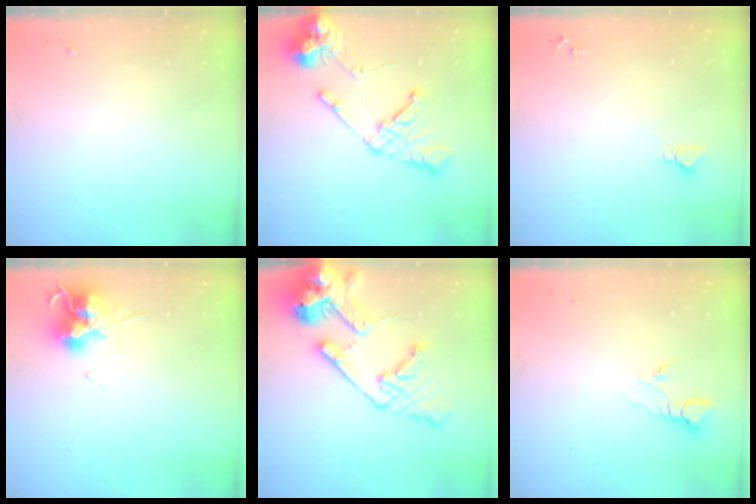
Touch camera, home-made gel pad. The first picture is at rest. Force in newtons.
{"total": 15.5, "press": 15.3, "slide": 2.3}
{"total": 2.8, "press": 2.8, "slide": 0.2}
{"total": 12.6, "press": 12.5, "slide": 1.4}
{"total": 19.0, "press": 18.8, "slide": 2.9}
{"total": 3.5, "press": 3.5, "slide": 0.2}